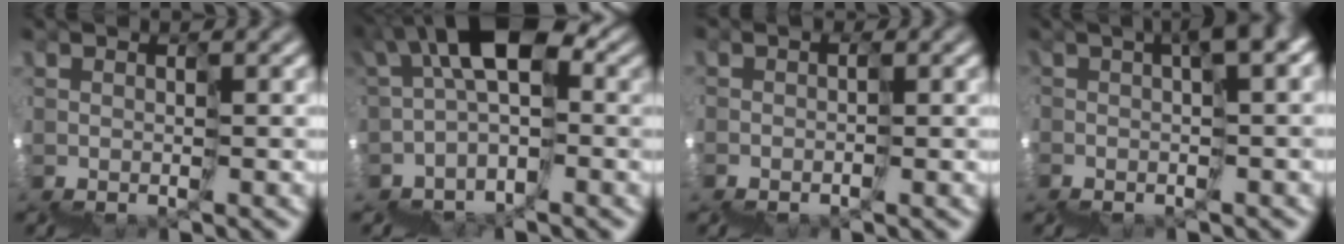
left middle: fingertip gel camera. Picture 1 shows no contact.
{"total": 4.9, "force": [0.3, 2.6, 4.2], "torque": [-0.073, 0.032, -0.011]}
{"total": 2.1, "force": [-1.7, 1.3, 0.1], "torque": [0.007, 0.005, -0.024]}
{"total": 6.5, "force": [1.4, 1.6, 6.1], "torque": [-0.087, 0.022, 0.031]}